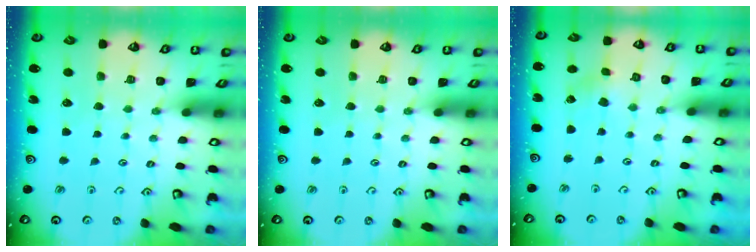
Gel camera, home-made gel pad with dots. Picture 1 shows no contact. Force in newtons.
{"total": 0.0}
{"total": 0.8, "press": 0.8, "slide": 0.1}